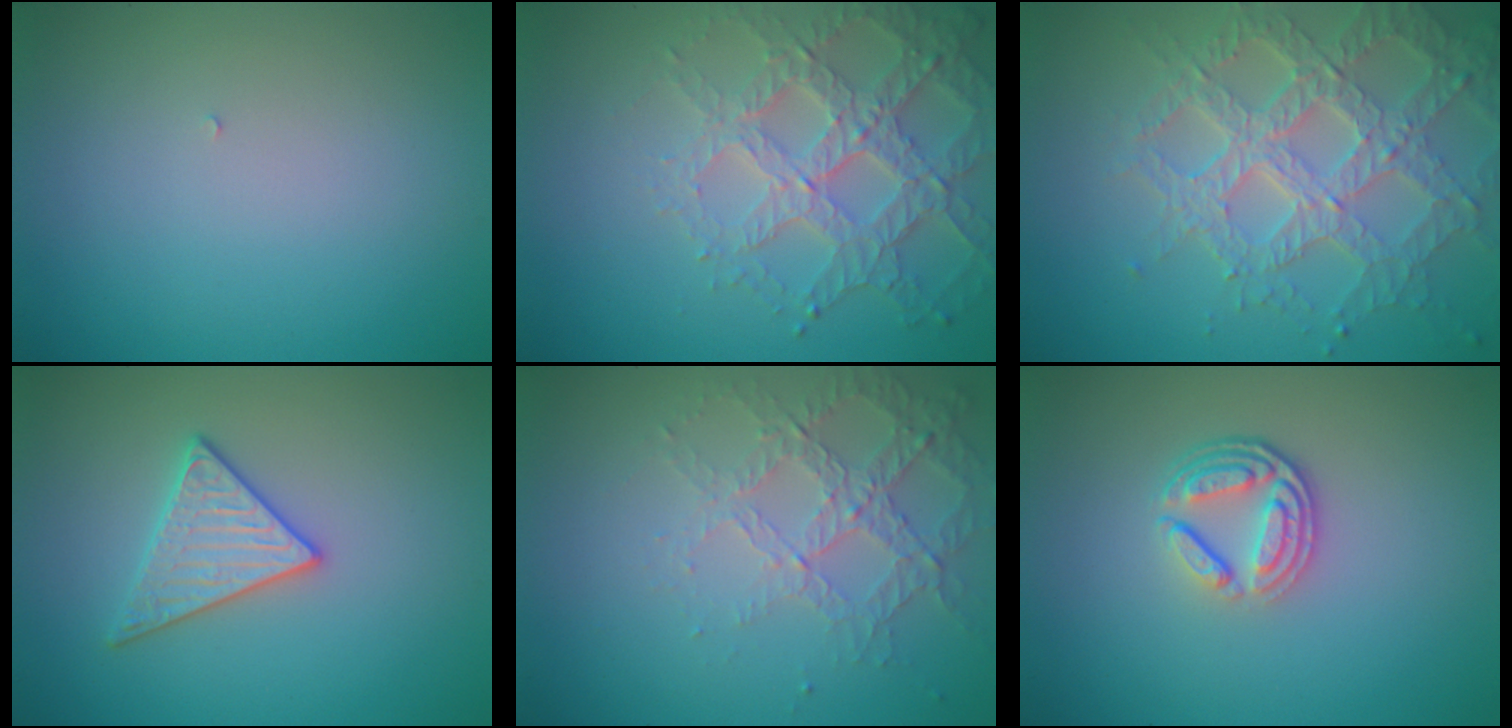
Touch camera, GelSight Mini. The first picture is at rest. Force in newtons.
{"total": 5.1, "press": 4.3, "slide": 2.7}
{"total": 7.0, "press": 5.2, "slide": 4.7}
{"total": 3.0, "press": 3.0, "slide": 0.1}
{"total": 4.2, "press": 2.9, "slide": 3.1}
{"total": 3.8, "press": 2.8, "slide": 2.6}